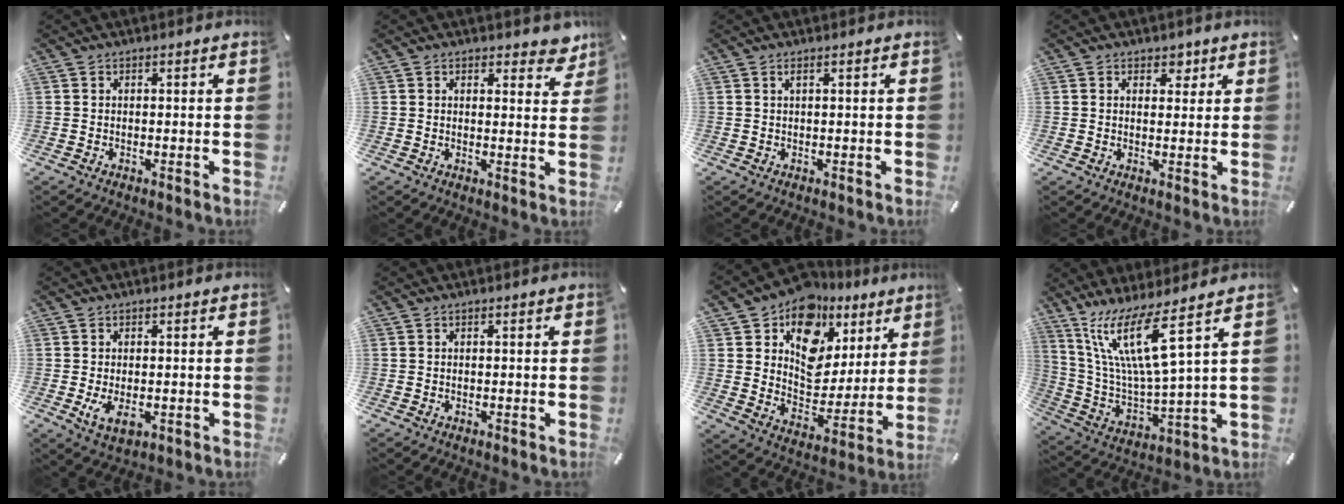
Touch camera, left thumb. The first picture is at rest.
{"total": 3.7, "force": [2.6, 2.1, 1.7], "torque": [-0.009, -0.015, 0.041]}
{"total": 0.9, "force": [0.3, 0.0, 0.8], "torque": [-0.017, 0.000, 0.005]}
{"total": 3.1, "force": [1.5, 2.3, 1.3], "torque": [0.001, -0.006, 0.019]}
{"total": 4.6, "force": [-0.7, 2.6, 3.7], "torque": [-0.075, -0.013, -0.018]}
{"total": 0.0}
{"total": 13.5, "force": [8.0, 9.9, 4.5], "torque": [-0.066, -0.075, 0.145]}
{"total": 15.1, "force": [8.3, 2.6, 12.4], "torque": [-0.278, -0.040, 0.131]}